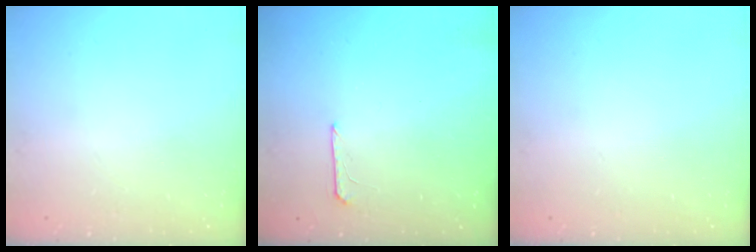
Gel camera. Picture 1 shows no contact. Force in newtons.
{"total": 5.1, "press": 5.1, "slide": 0.4}
{"total": 0.0}